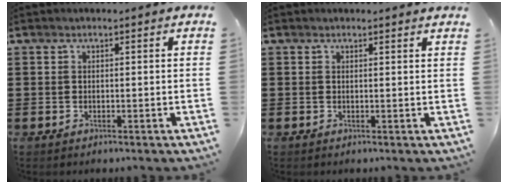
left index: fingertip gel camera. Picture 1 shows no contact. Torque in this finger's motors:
{"motor_torque": [0.21, 0.19, 0.01, 0.01]}